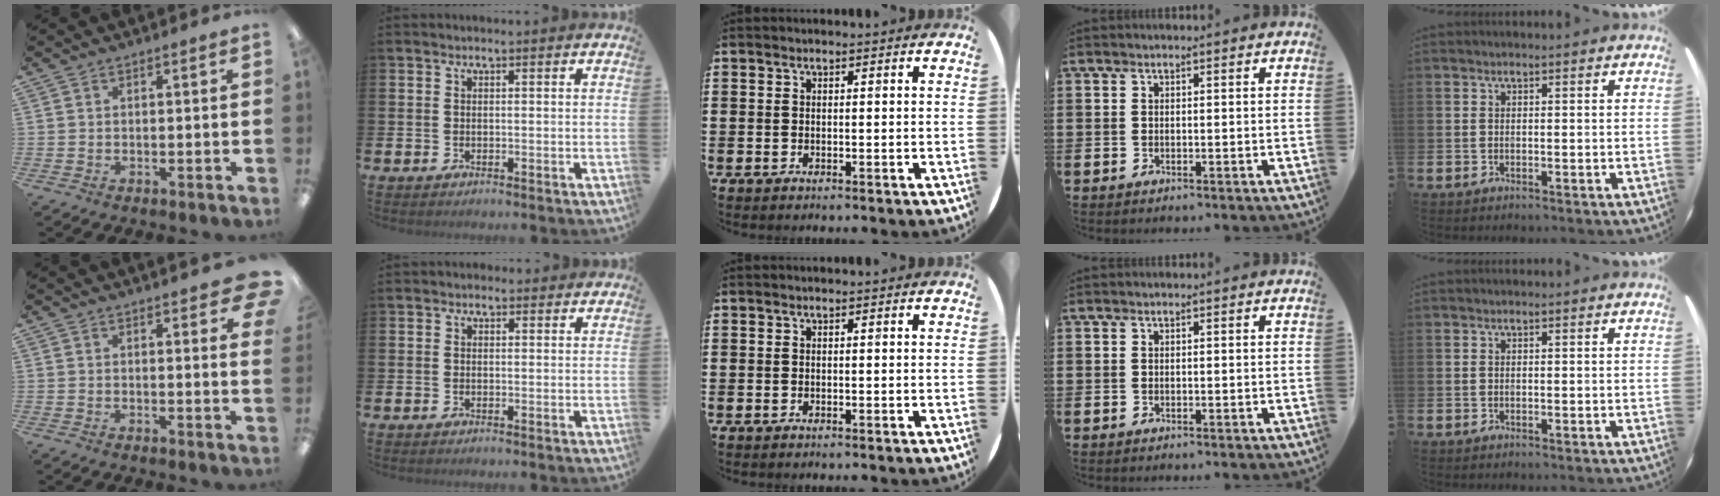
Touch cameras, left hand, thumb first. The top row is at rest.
{"thumb": {"total": 4.7, "force": [3.1, 1.2, 3.3], "torque": [-0.040, -0.017, 0.048]}, "index": {"total": 0.8, "force": [0.5, 0.6, 0.1], "torque": [0.013, 0.004, 0.005]}}